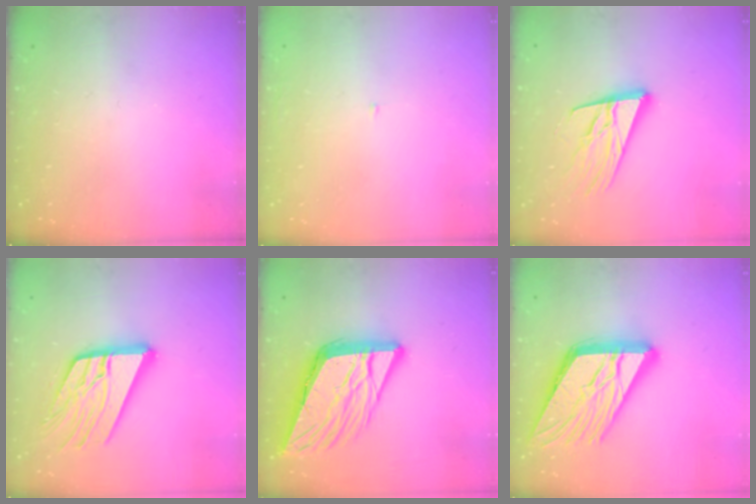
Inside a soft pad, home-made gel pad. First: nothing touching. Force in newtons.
{"total": 2.1, "press": 2.1, "slide": 0.2}
{"total": 17.0, "press": 16.5, "slide": 4.2}
{"total": 17.6, "press": 17.5, "slide": 2.2}
{"total": 16.4, "press": 16.2, "slide": 2.8}
{"total": 21.6, "press": 21.4, "slide": 2.5}